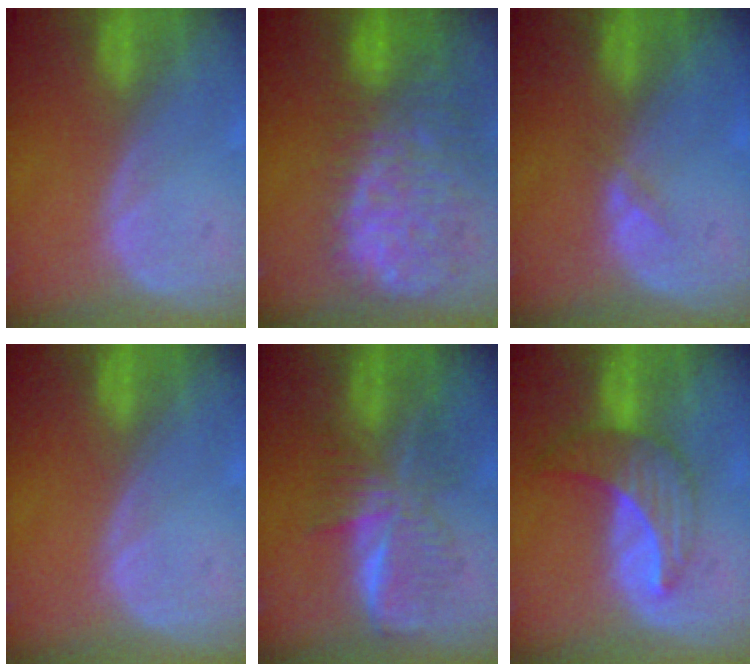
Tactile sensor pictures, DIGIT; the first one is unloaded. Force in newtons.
{"total": 13.8, "press": 11.2, "slide": 8.0}
{"total": 1.3, "press": 0.9, "slide": 0.9}
{"total": 0.0}
{"total": 7.1, "press": 7.1, "slide": 0.2}
{"total": 7.3, "press": 6.6, "slide": 3.1}